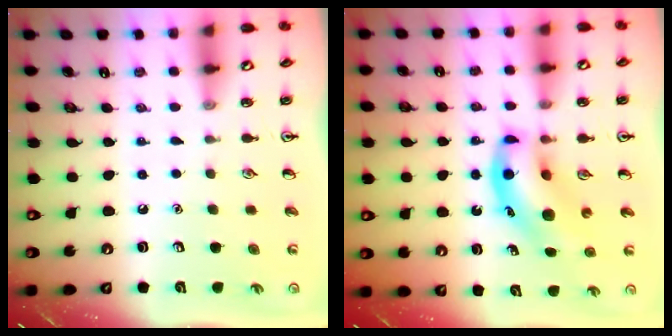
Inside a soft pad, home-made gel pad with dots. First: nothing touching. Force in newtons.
{"total": 10.2, "press": 9.8, "slide": 2.7}